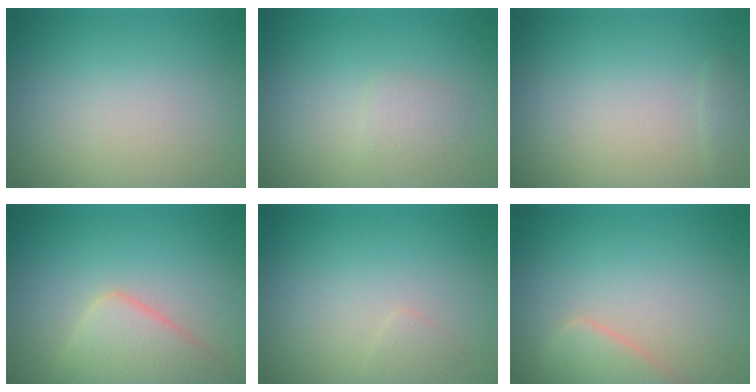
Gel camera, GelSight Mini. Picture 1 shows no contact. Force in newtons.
{"total": 1.2, "press": 1.2, "slide": 0.0}
{"total": 0.8, "press": 0.8, "slide": 0.1}
{"total": 4.7, "press": 4.7, "slide": 0.1}
{"total": 0.7, "press": 0.7, "slide": 0.0}
{"total": 2.8, "press": 2.8, "slide": 0.2}